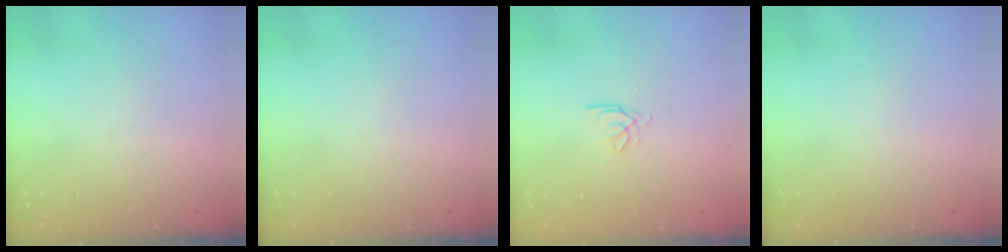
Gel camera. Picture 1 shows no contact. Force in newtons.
{"total": 0.0}
{"total": 2.7, "press": 2.7, "slide": 0.4}
{"total": 0.0}